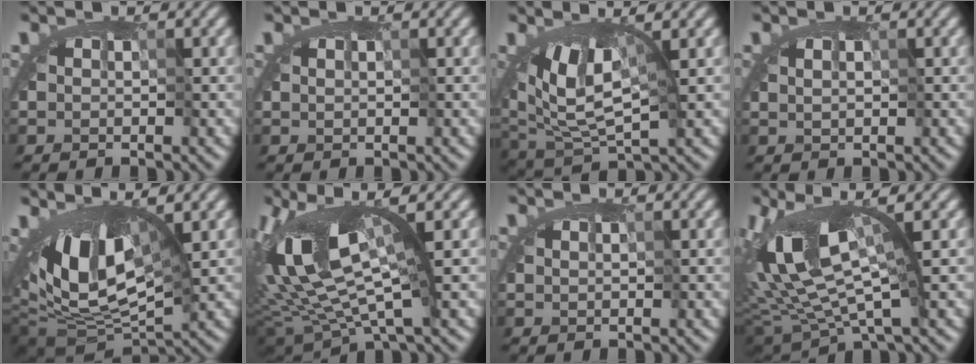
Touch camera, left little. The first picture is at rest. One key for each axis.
{"total": 0.0}
{"total": 5.2, "fx": 1.0, "fy": 2.4, "fz": 4.5, "tx": -0.077, "ty": -0.006, "tz": 0.021}
{"total": 0.7, "fx": 0.4, "fy": 0.4, "fz": 0.4, "tx": -0.004, "ty": 0.003, "tz": 0.003}
{"total": 9.3, "fx": 1.1, "fy": 4.1, "fz": 8.3, "tx": -0.133, "ty": -0.003, "tz": 0.013}
{"total": 9.9, "fx": -0.4, "fy": 3.0, "fz": 9.5, "tx": -0.193, "ty": -0.003, "tz": -0.008}
{"total": 0.0}
{"total": 9.0, "fx": 0.0, "fy": 3.0, "fz": 8.5, "tx": -0.176, "ty": -0.008, "tz": -0.006}